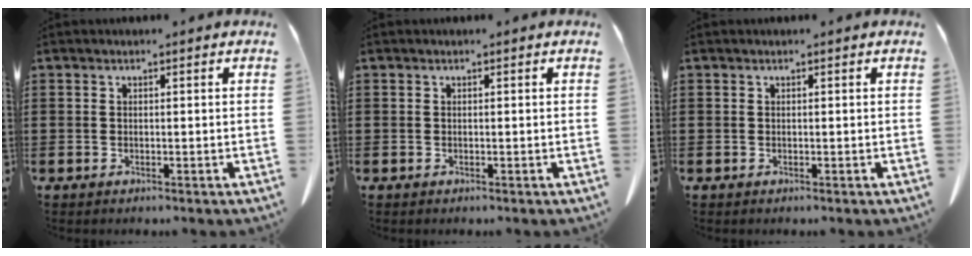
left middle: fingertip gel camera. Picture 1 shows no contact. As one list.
[{"total": 0.0}, {"total": 0.0}]